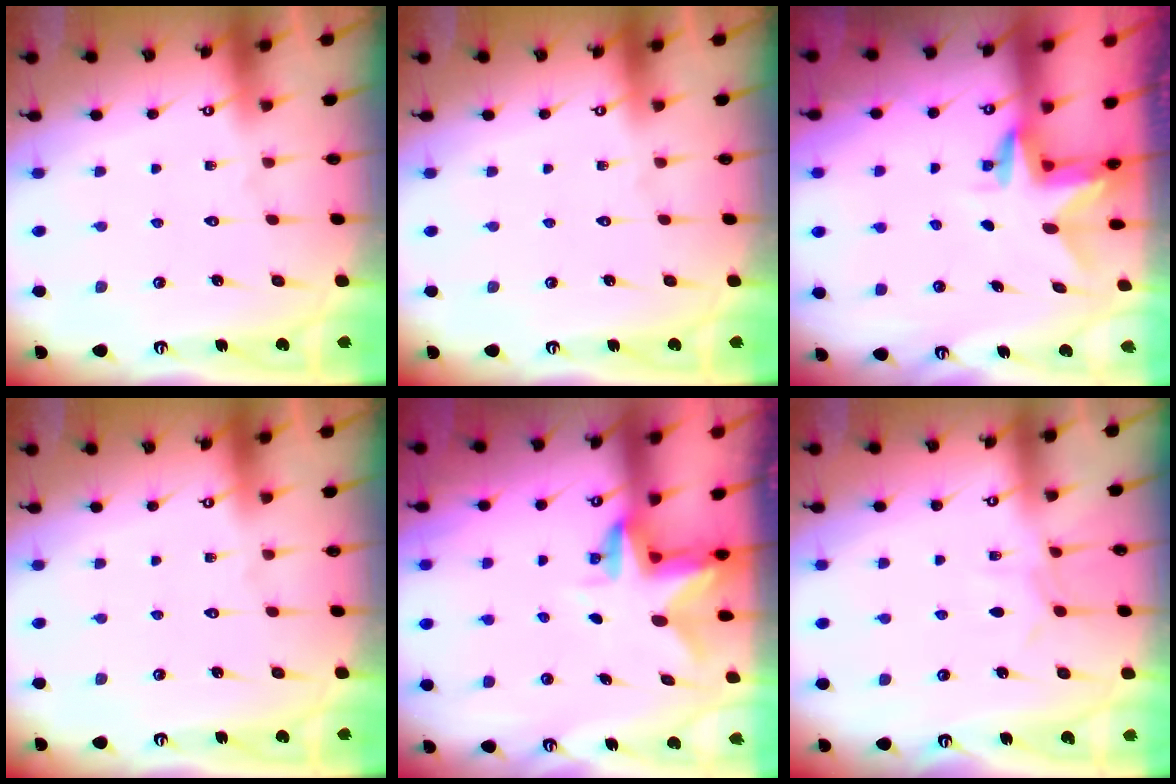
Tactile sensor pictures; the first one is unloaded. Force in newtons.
{"total": 0.0}
{"total": 2.9, "press": 2.9, "slide": 0.2}
{"total": 0.0}
{"total": 2.7, "press": 2.7, "slide": 0.2}
{"total": 4.6, "press": 4.5, "slide": 0.5}